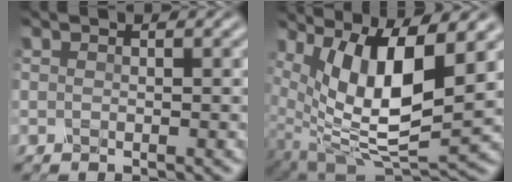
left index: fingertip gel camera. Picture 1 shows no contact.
{"total": 12.6, "force": [4.3, 4.6, 11.0], "torque": [-0.208, -0.006, 0.090]}